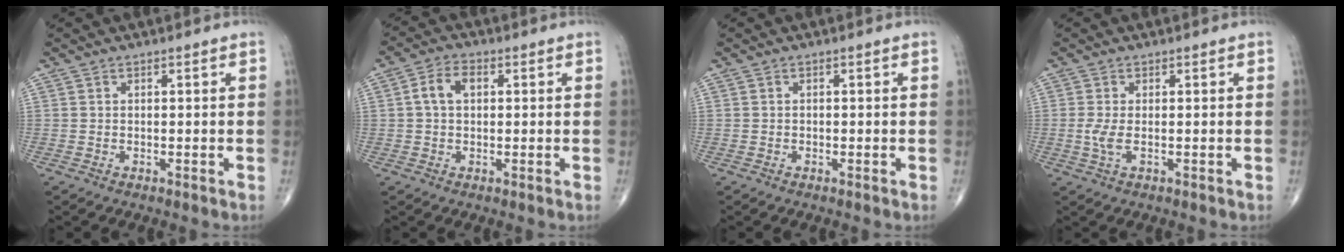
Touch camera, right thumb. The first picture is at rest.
{"total": 4.8, "force": [0.8, 3.1, 3.6], "torque": [-0.069, 0.014, 0.011]}
{"total": 0.0}
{"total": 2.6, "force": [-0.4, 0.9, 2.4], "torque": [-0.062, -0.007, -0.008]}